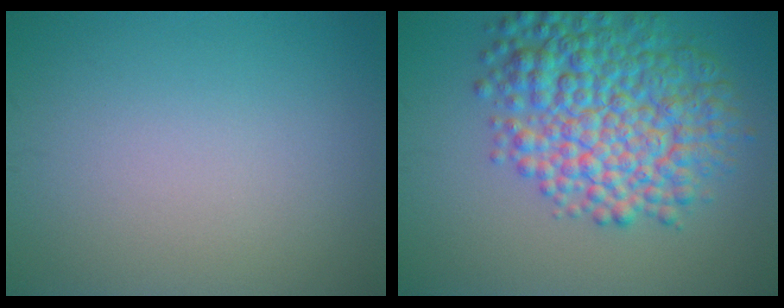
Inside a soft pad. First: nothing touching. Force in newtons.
{"total": 9.3, "press": 9.3, "slide": 0.0}